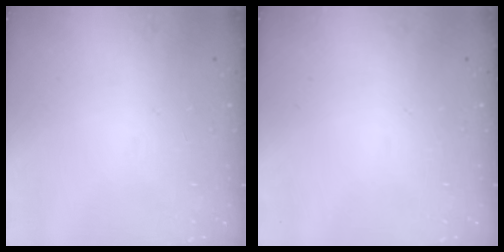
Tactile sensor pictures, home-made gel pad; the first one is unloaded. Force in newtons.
{"total": 0.0}